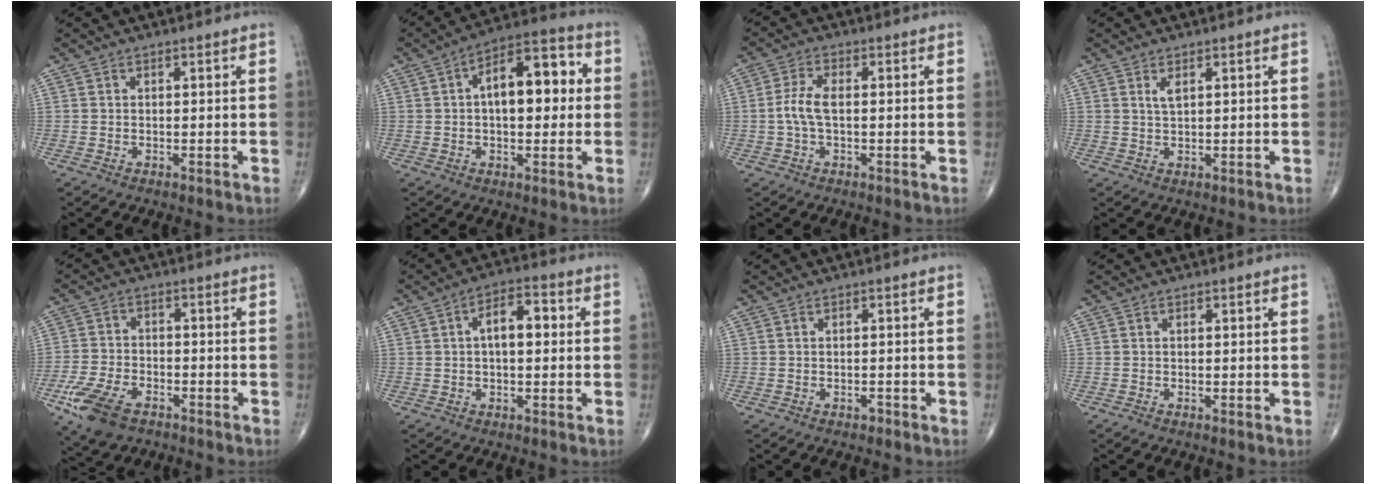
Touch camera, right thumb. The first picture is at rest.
{"total": 13.9, "force": [1.8, 7.1, 11.9], "torque": [-0.152, 0.029, 0.020]}
{"total": 4.6, "force": [-0.3, 2.0, 4.1], "torque": [-0.099, 0.010, -0.010]}
{"total": 1.7, "force": [0.9, 0.6, 1.4], "torque": [-0.028, -0.004, 0.019]}
{"total": 10.3, "force": [-5.8, 5.6, 6.5], "torque": [-0.132, 0.010, -0.107]}
{"total": 7.1, "force": [0.8, 3.5, 6.0], "torque": [-0.089, 0.022, 0.005]}
{"total": 0.8, "force": [-0.6, 0.4, 0.4], "torque": [-0.004, 0.001, -0.011]}
{"total": 0.7, "force": [-0.4, 0.2, 0.6], "torque": [-0.013, -0.003, -0.008]}